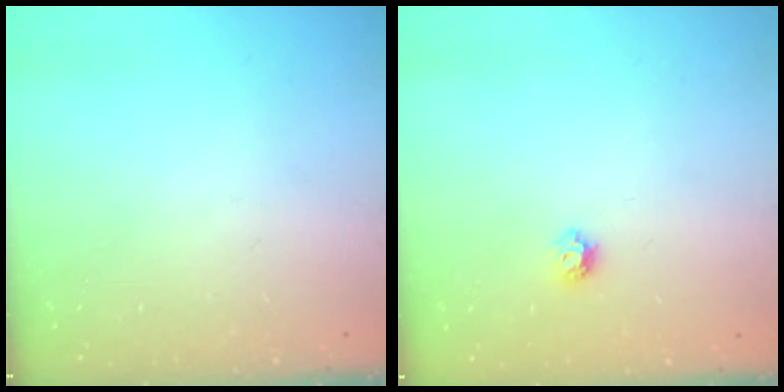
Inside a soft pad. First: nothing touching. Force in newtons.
{"total": 4.9, "press": 4.9, "slide": 0.8}